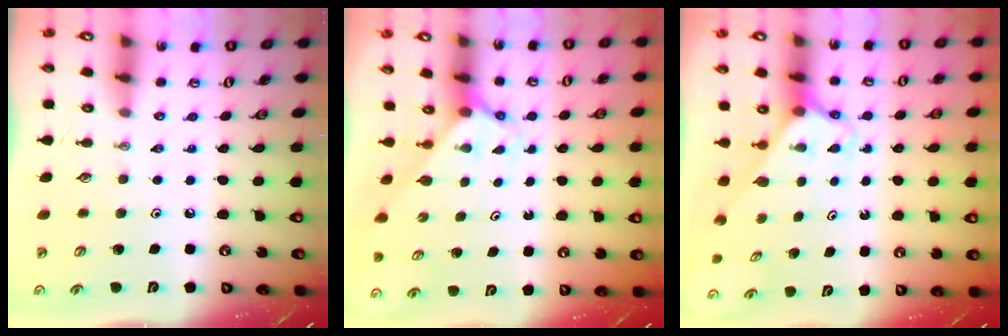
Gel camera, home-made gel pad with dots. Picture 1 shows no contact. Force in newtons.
{"total": 2.4, "press": 2.4, "slide": 0.2}
{"total": 2.5, "press": 2.5, "slide": 0.2}